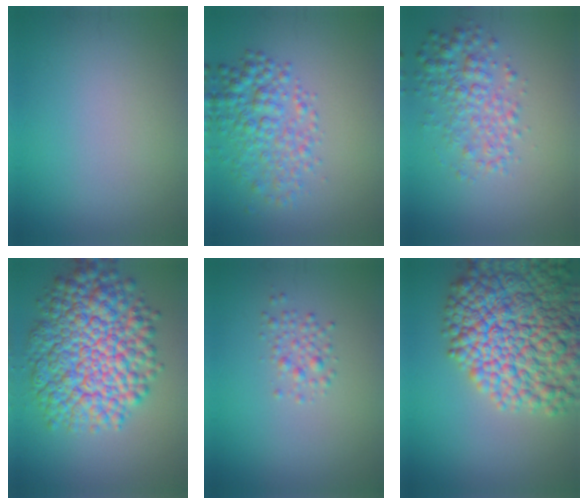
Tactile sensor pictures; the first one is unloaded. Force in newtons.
{"total": 4.3, "press": 4.3, "slide": 0.2}
{"total": 3.9, "press": 3.9, "slide": 0.0}
{"total": 11.9, "press": 11.9, "slide": 0.3}
{"total": 1.6, "press": 1.6, "slide": 0.1}
{"total": 13.8, "press": 13.8, "slide": 0.7}